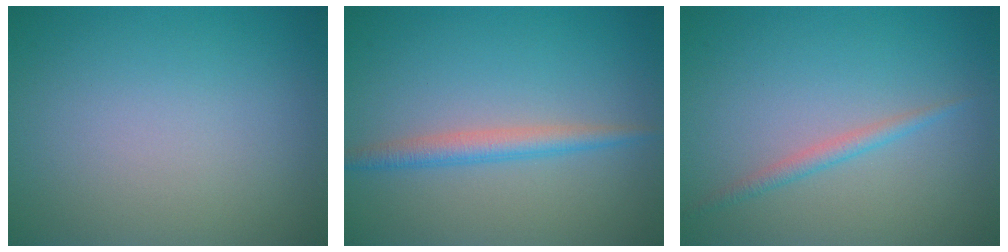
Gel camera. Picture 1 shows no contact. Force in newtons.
{"total": 2.3, "press": 2.3, "slide": 0.1}
{"total": 1.4, "press": 1.4, "slide": 0.0}